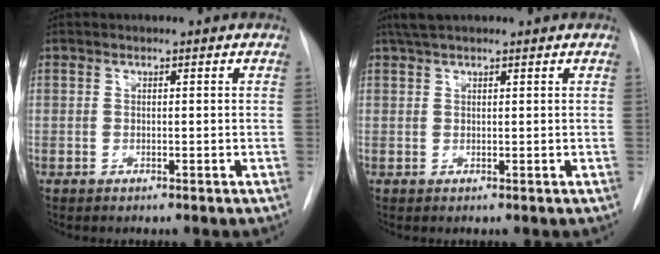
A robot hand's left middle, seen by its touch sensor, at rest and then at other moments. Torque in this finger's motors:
{"motor_torque": [0.34, -0.32, -0.05, 0.04]}